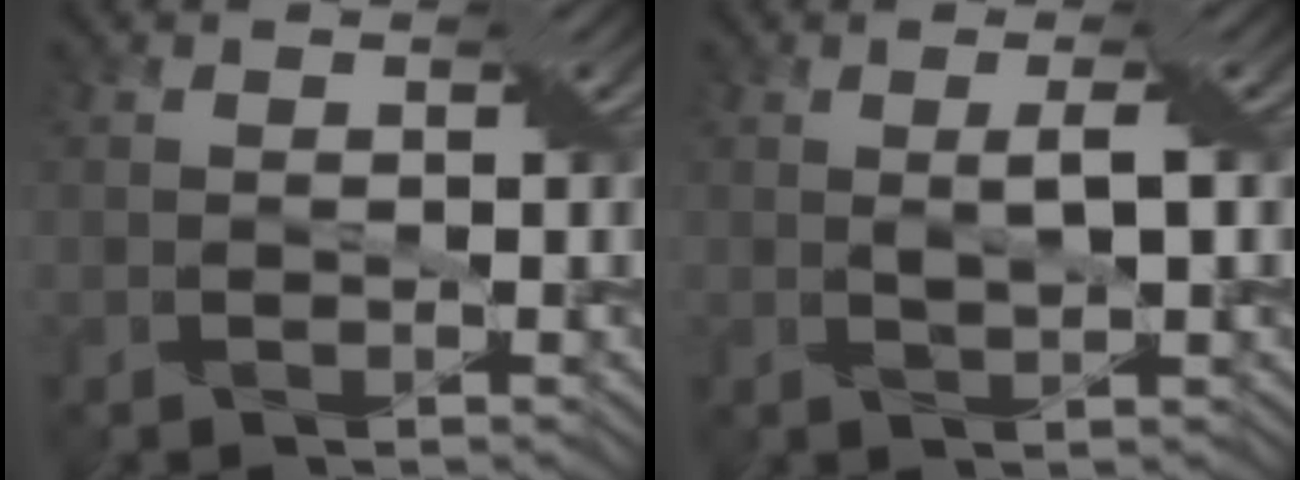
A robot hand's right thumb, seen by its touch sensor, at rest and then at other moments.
{"total": 1.6, "force": [0.8, -0.4, 1.3], "torque": [-0.026, 0.006, 0.015]}